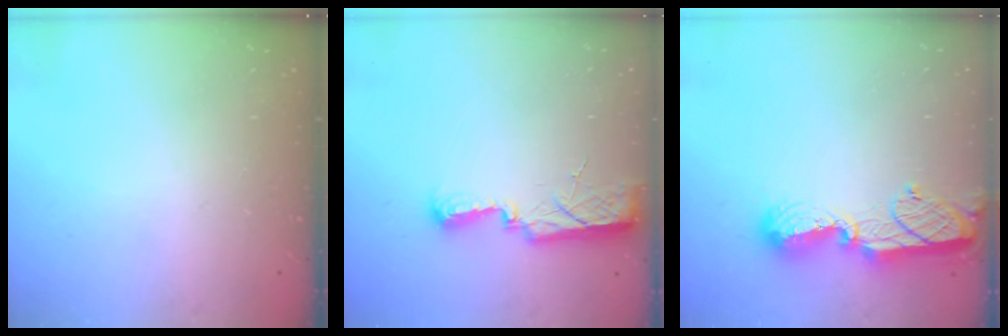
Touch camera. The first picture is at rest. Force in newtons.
{"total": 7.8, "press": 7.7, "slide": 1.2}
{"total": 13.8, "press": 13.8, "slide": 1.5}